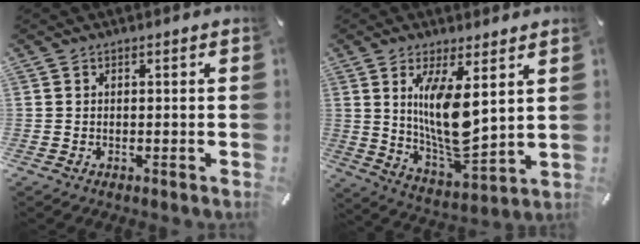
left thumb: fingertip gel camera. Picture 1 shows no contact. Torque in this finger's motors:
{"motor_torque": [1.60, 3.41, 1.49, -1.28, 0.57]}